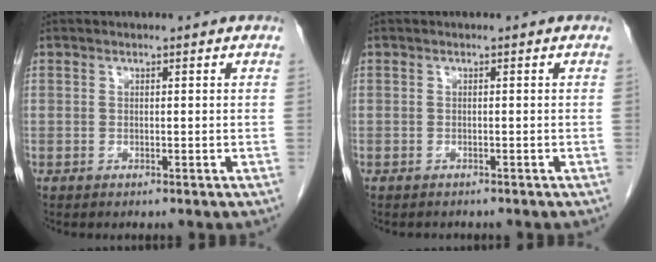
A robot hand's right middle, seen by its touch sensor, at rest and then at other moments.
{"total": 1.1, "force": [-1.0, 0.4, 0.1], "torque": [-0.008, -0.001, -0.013]}